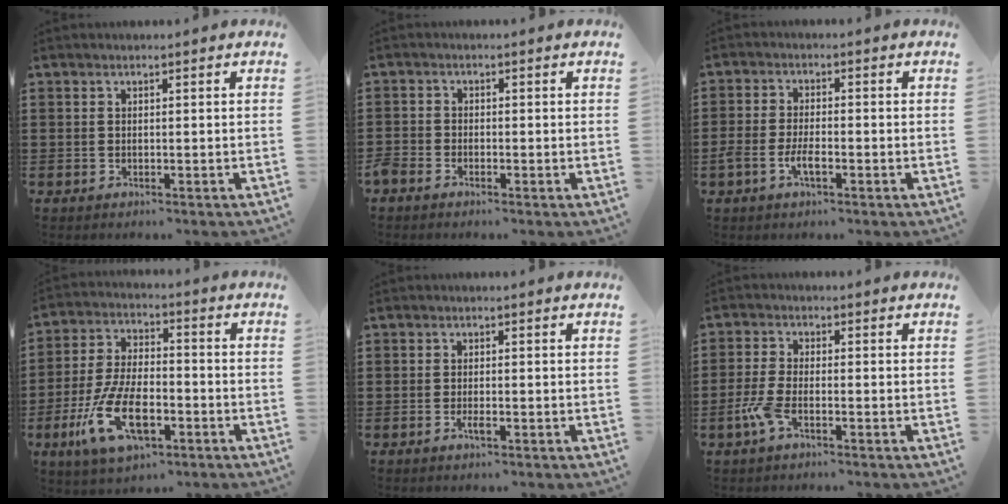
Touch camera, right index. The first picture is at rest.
{"total": 1.6, "force": [-1.5, 0.5, 0.1], "torque": [-0.013, 0.001, -0.034]}
{"total": 3.7, "force": [-1.9, 1.2, 2.9], "torque": [-0.070, -0.003, -0.040]}
{"total": 11.8, "force": [-4.7, 5.5, 9.4], "torque": [-0.216, -0.007, -0.089]}
{"total": 1.5, "force": [-0.7, 0.4, 1.3], "torque": [-0.031, -0.005, -0.015]}
{"total": 4.0, "force": [-2.1, 1.0, 3.2], "torque": [-0.083, -0.006, -0.045]}